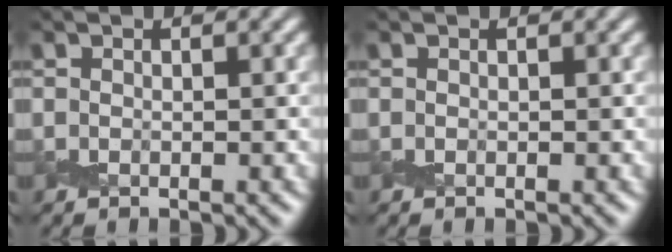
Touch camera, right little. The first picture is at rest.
{"total": 0.0}